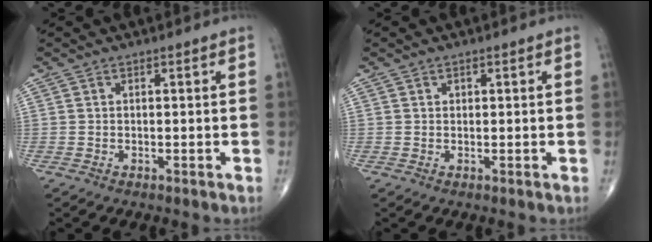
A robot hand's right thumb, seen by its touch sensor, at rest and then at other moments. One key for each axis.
{"total": 0.6, "fx": 0.3, "fy": 0.5, "fz": 0.2, "tx": 0.001, "ty": -0.002, "tz": 0.005}